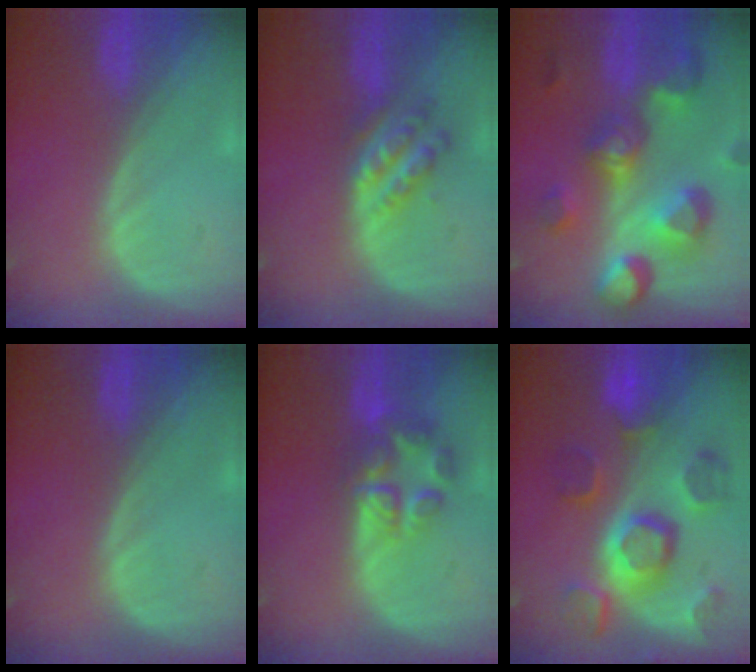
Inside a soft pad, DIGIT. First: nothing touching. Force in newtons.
{"total": 5.7, "press": 5.0, "slide": 2.6}
{"total": 11.2, "press": 10.0, "slide": 5.0}
{"total": 0.0}
{"total": 7.0, "press": 5.9, "slide": 3.7}
{"total": 11.3, "press": 10.0, "slide": 5.2}